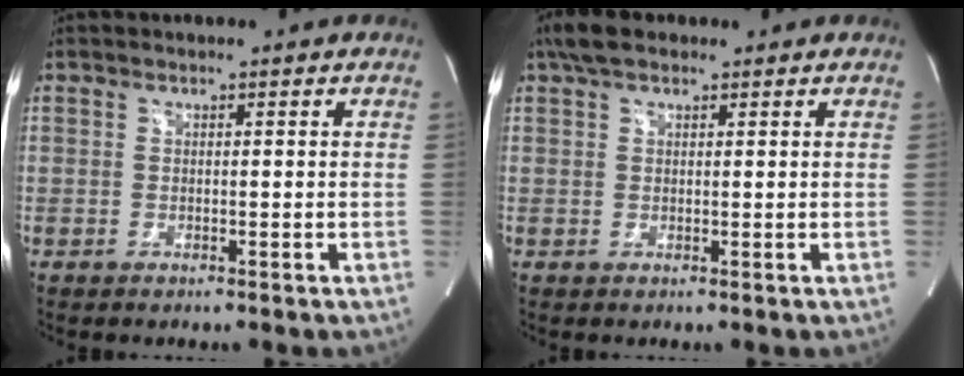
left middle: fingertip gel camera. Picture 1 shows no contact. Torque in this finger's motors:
{"motor_torque": [0.62, -0.01, -0.21, 0.00]}